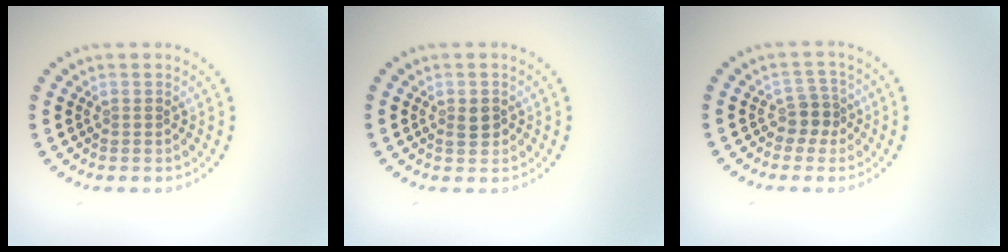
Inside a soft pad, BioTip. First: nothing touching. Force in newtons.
{"total": 1.5, "press": 1.5, "slide": 0.3}
{"total": 2.0, "press": 1.6, "slide": 1.2}